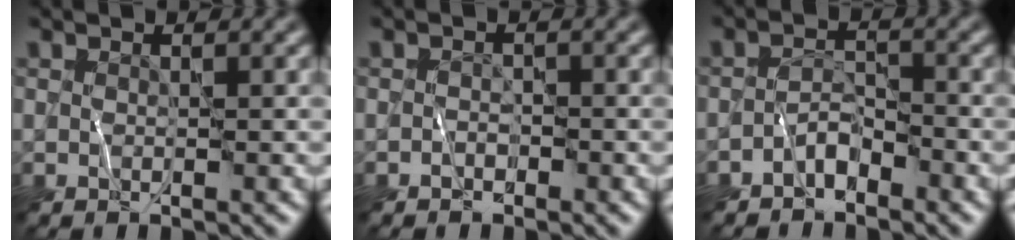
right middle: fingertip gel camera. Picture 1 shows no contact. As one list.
[{"total": 0.7, "force": [-0.6, 0.4, -0.1], "torque": [0.007, 0.007, -0.012]}, {"total": 2.1, "force": [-1.7, 1.0, 0.9], "torque": [-0.010, 0.012, -0.035]}]